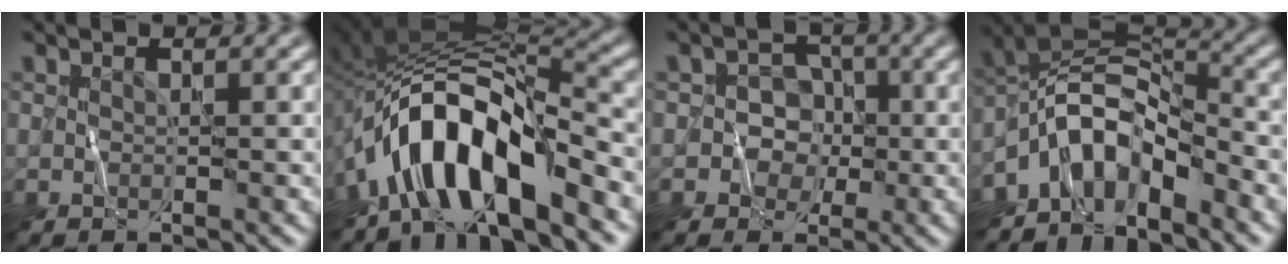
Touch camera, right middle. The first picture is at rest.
{"total": 9.2, "force": [-4.8, 3.4, 7.1], "torque": [-0.103, 0.015, -0.090]}
{"total": 3.4, "force": [-0.9, 3.3, 0.3], "torque": [0.028, 0.013, -0.033]}
{"total": 7.5, "force": [-4.5, 3.8, 4.6], "torque": [-0.062, 0.008, -0.097]}